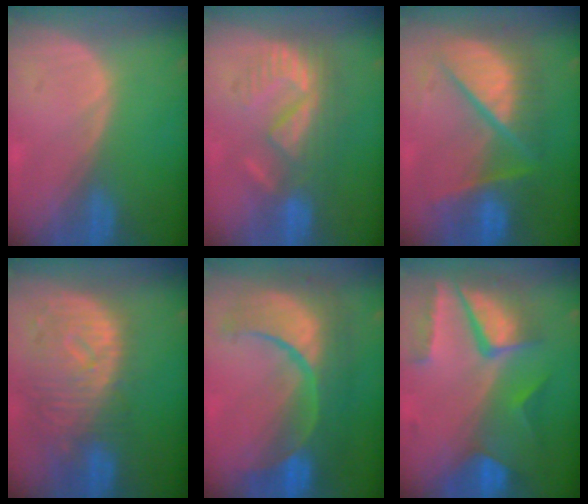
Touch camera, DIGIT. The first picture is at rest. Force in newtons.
{"total": 9.1, "press": 8.0, "slide": 4.3}
{"total": 10.4, "press": 10.3, "slide": 1.2}
{"total": 11.3, "press": 9.9, "slide": 5.4}
{"total": 12.3, "press": 12.2, "slide": 1.4}
{"total": 10.3, "press": 8.8, "slide": 5.4}